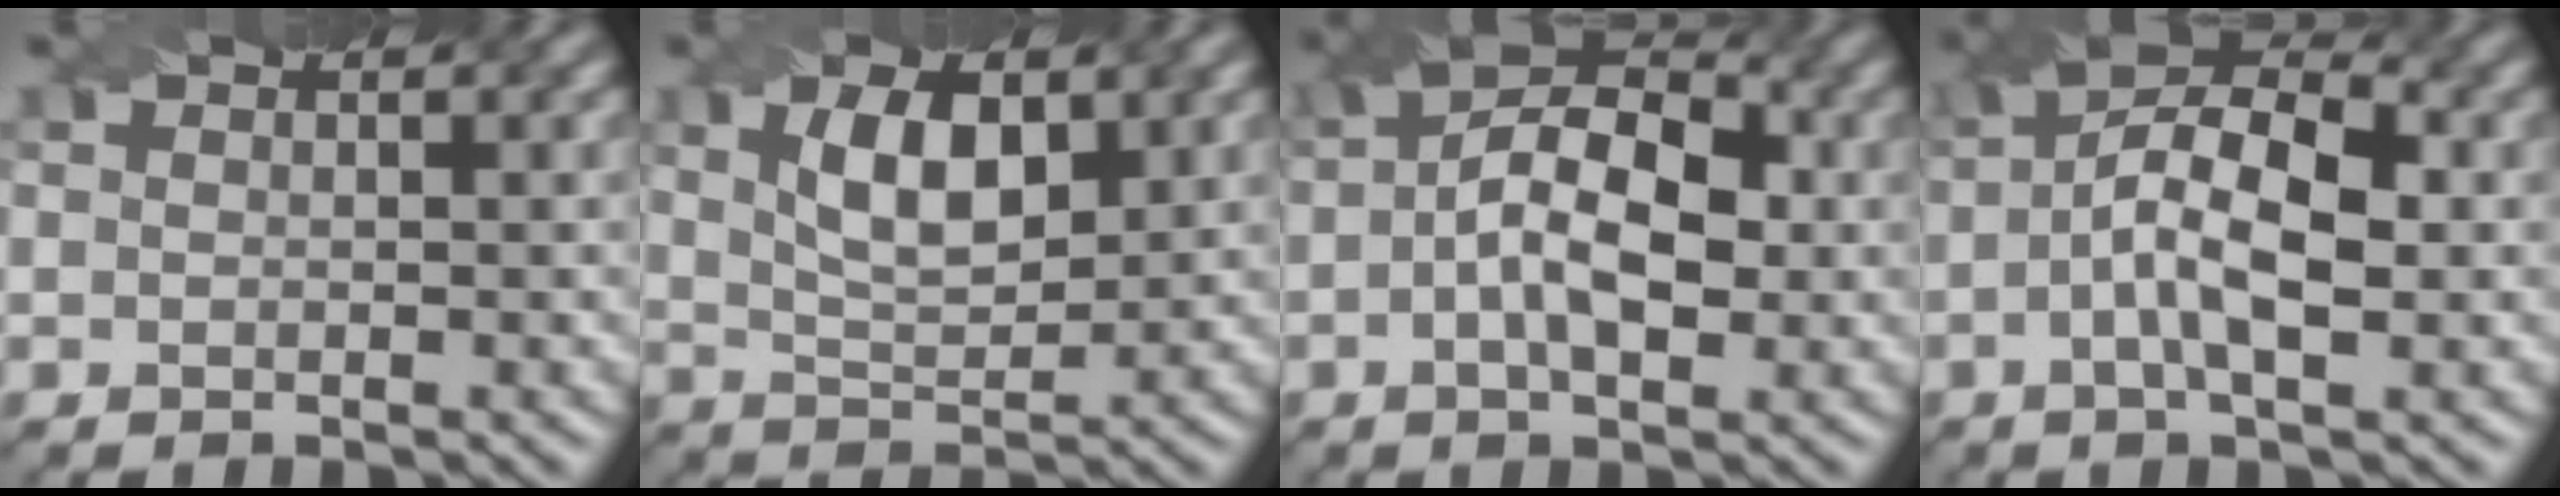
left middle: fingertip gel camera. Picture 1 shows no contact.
{"total": 3.9, "force": [1.1, 2.0, 3.1], "torque": [-0.058, 0.001, 0.037]}
{"total": 7.3, "force": [-0.5, 4.0, 6.1], "torque": [-0.093, 0.020, -0.004]}
{"total": 7.2, "force": [-1.0, 3.2, 6.3], "torque": [-0.106, 0.020, -0.011]}